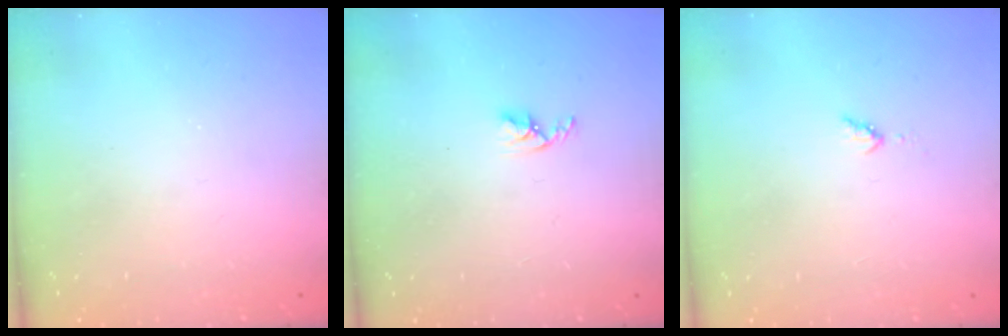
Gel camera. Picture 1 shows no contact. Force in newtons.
{"total": 2.7, "press": 2.7, "slide": 0.5}
{"total": 2.8, "press": 2.8, "slide": 0.4}